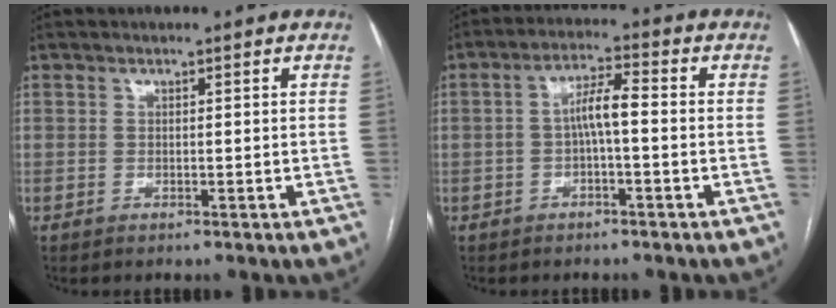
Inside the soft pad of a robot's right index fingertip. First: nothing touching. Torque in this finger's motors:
{"motor_torque": [0.16, -0.05, 0.15, 0.10]}